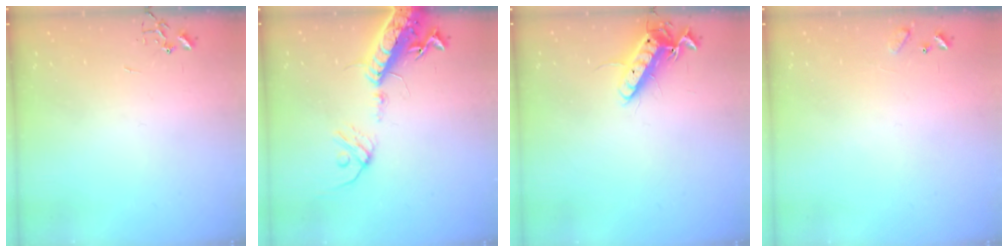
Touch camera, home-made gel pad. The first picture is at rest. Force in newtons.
{"total": 17.4, "press": 16.9, "slide": 4.1}
{"total": 12.2, "press": 12.1, "slide": 1.4}
{"total": 6.4, "press": 6.4, "slide": 0.5}